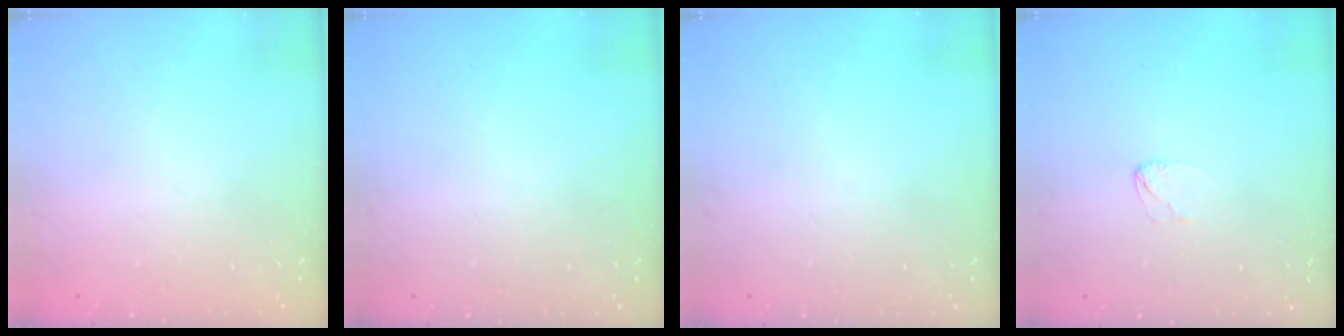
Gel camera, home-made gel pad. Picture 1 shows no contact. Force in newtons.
{"total": 0.0}
{"total": 0.0}
{"total": 2.6, "press": 2.6, "slide": 0.2}